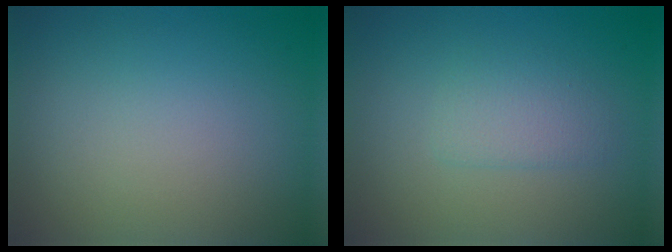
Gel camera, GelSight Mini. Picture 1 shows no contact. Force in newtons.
{"total": 1.8, "press": 1.8, "slide": 0.1}